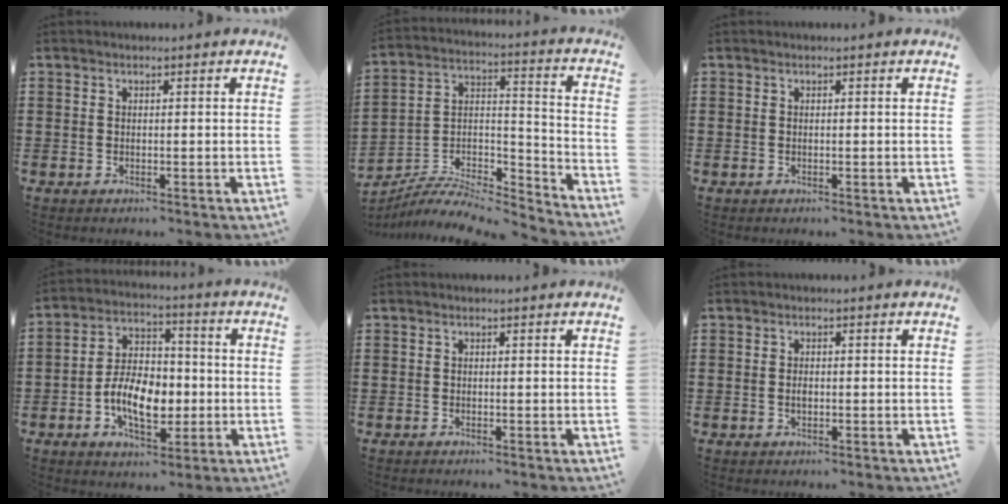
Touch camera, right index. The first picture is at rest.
{"total": 6.7, "force": [-5.8, 2.4, 2.2], "torque": [-0.043, 0.002, -0.116]}
{"total": 0.0}
{"total": 9.1, "force": [-2.3, 5.5, 6.9], "torque": [-0.134, 0.001, -0.049]}
{"total": 0.0}
{"total": 1.2, "force": [0.0, 0.7, 1.0], "torque": [-0.021, 0.003, -0.001]}